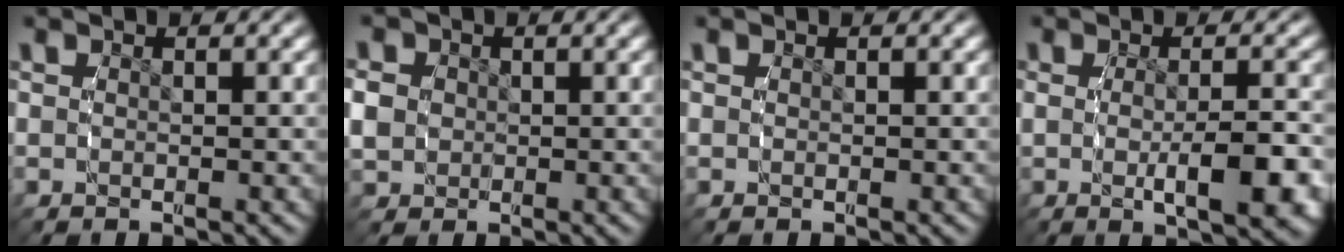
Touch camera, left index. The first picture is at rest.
{"total": 2.8, "force": [0.0, 2.5, 1.2], "torque": [-0.034, -0.008, 0.009]}
{"total": 0.0}
{"total": 5.1, "force": [-1.0, 1.4, 4.8], "torque": [-0.076, -0.015, -0.010]}